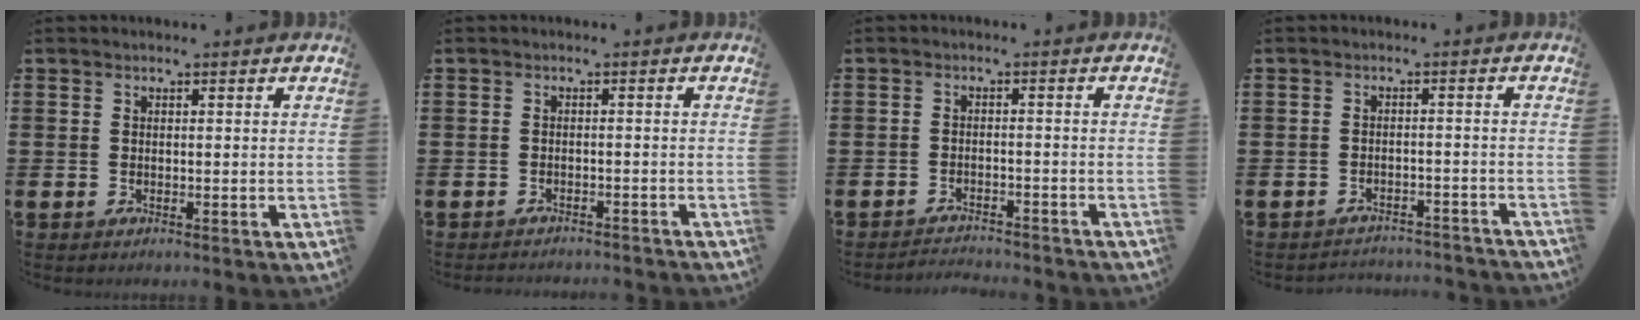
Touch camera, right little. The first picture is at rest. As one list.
[{"total": 1.2, "force": [-1.2, -0.1, -0.1], "torque": [-0.001, 0.003, -0.025]}, {"total": 2.0, "force": [-2.0, -0.1, -0.1], "torque": [-0.002, 0.005, -0.042]}, {"total": 2.1, "force": [-2.1, 0.0, -0.2], "torque": [-0.004, 0.004, -0.046]}]